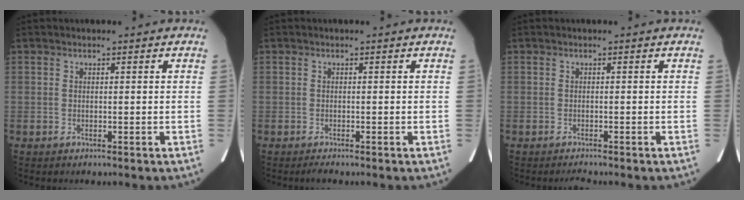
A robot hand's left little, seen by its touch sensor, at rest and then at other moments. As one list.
[{"total": 0.6, "force": [-0.5, -0.1, 0.3], "torque": [-0.008, -0.002, -0.009]}, {"total": 0.6, "force": [-0.6, -0.1, 0.1], "torque": [-0.006, -0.004, -0.007]}]